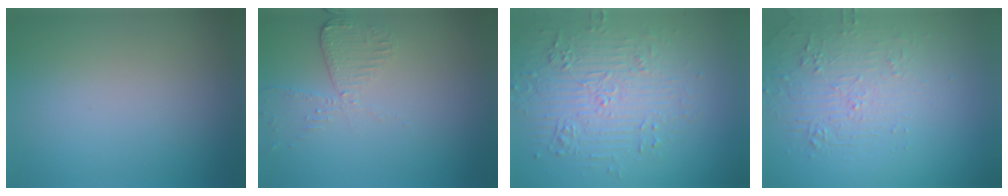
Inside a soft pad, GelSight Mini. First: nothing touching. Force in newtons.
{"total": 2.7, "press": 2.4, "slide": 1.2}
{"total": 4.8, "press": 4.2, "slide": 2.4}
{"total": 2.2, "press": 1.3, "slide": 1.8}